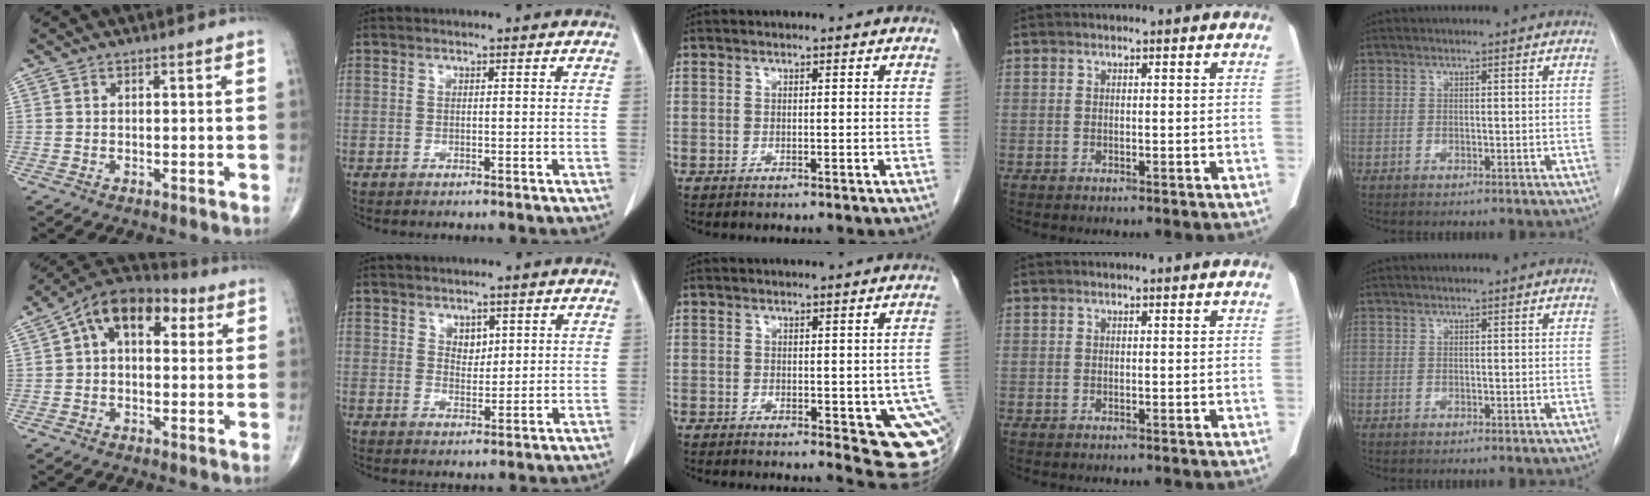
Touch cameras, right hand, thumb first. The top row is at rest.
{"thumb": {"total": 13.6, "force": [3.8, 8.2, 10.2], "torque": [-0.135, 0.035, 0.050]}, "index": {"total": 2.4, "force": [1.2, 1.6, 1.3], "torque": [-0.017, -0.002, 0.023]}, "middle": {"total": 10.0, "force": [-2.1, 3.6, 9.0], "torque": [-0.111, -0.019, -0.019]}}